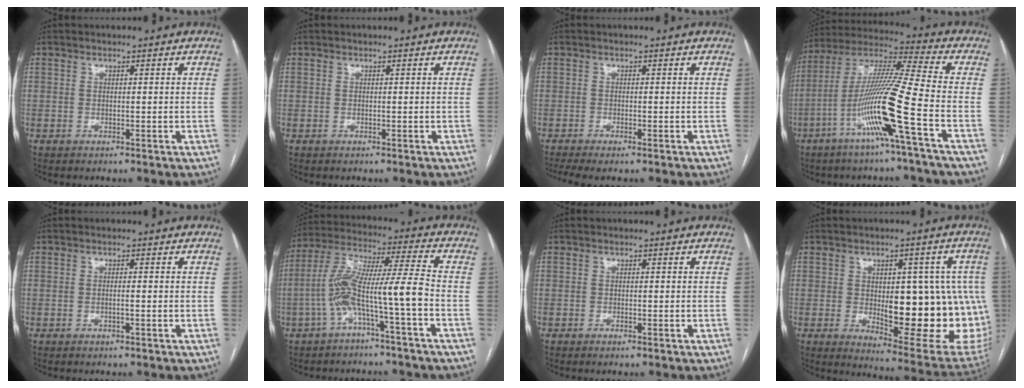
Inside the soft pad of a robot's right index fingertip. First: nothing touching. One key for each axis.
{"total": 0.0}
{"total": 4.6, "fx": -3.4, "fy": 0.8, "fz": 3.0, "tx": -0.049, "ty": -0.011, "tz": -0.055}
{"total": 15.6, "fx": -6.0, "fy": -1.7, "fz": 14.3, "tx": -0.281, "ty": -0.006, "tz": -0.120}
{"total": 0.7, "fx": -0.2, "fy": -0.1, "fz": 0.6, "tx": -0.011, "ty": 0.001, "tz": -0.004}
{"total": 10.8, "fx": -3.7, "fy": -0.4, "fz": 10.2, "tx": -0.205, "ty": 0.034, "tz": -0.072}
{"total": 0.6, "fx": -0.5, "fy": 0.0, "fz": 0.4, "tx": -0.008, "ty": -0.001, "tz": -0.006}
{"total": 20.2, "fx": -1.6, "fy": 7.4, "fz": 18.7, "tx": -0.176, "ty": 0.011, "tz": 0.007}